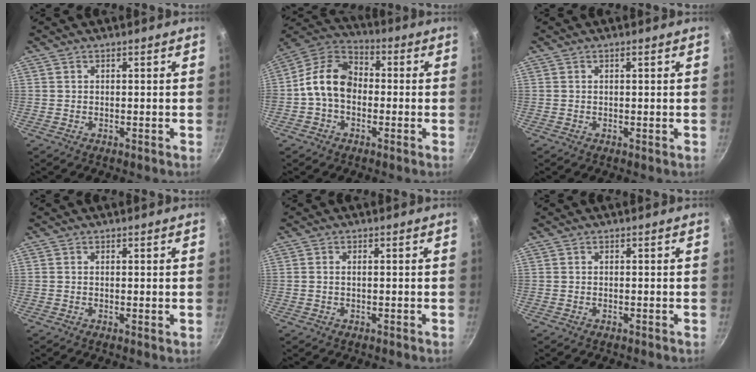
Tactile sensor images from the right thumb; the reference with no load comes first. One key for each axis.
{"total": 11.3, "fx": -1.1, "fy": 8.2, "fz": 7.7, "tx": -0.112, "ty": 0.038, "tz": -0.043}
{"total": 0.7, "fx": 0.3, "fy": 0.1, "fz": 0.7, "tx": -0.012, "ty": 0.000, "tz": 0.004}
{"total": 0.7, "fx": 0.1, "fy": 0.1, "fz": 0.6, "tx": -0.011, "ty": -0.003, "tz": 0.000}
{"total": 0.9, "fx": 0.0, "fy": 0.3, "fz": 0.9, "tx": -0.023, "ty": 0.004, "tz": -0.003}
{"total": 0.0}